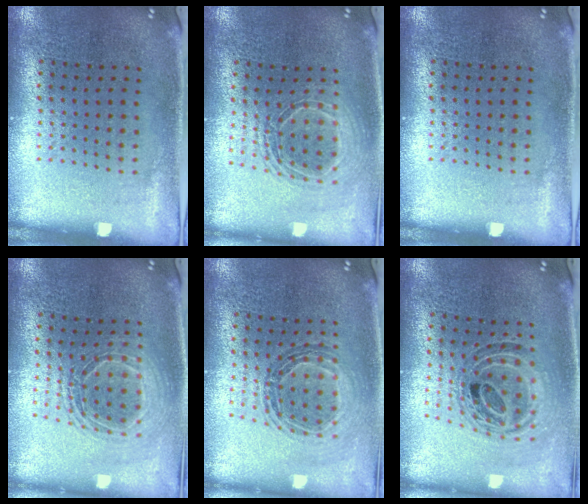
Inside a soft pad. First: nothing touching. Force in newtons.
{"total": 1.7, "press": 1.4, "slide": 0.9}
{"total": 0.0}
{"total": 1.5, "press": 1.3, "slide": 0.8}
{"total": 0.9, "press": 0.9, "slide": 0.1}
{"total": 0.9, "press": 0.9, "slide": 0.3}